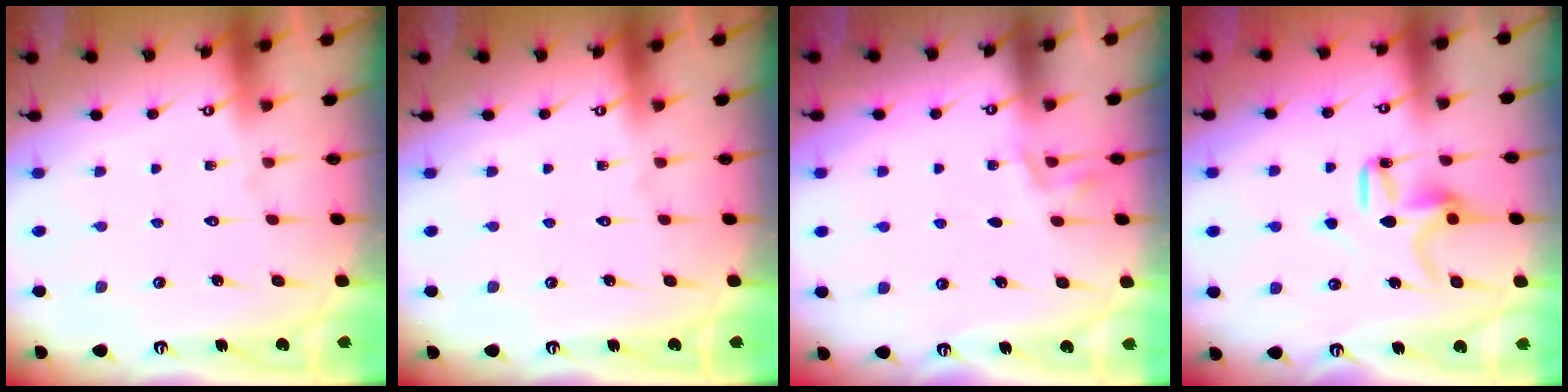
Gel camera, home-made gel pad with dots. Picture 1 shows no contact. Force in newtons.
{"total": 0.0}
{"total": 2.5, "press": 1.7, "slide": 1.7}
{"total": 9.7, "press": 9.7, "slide": 0.2}